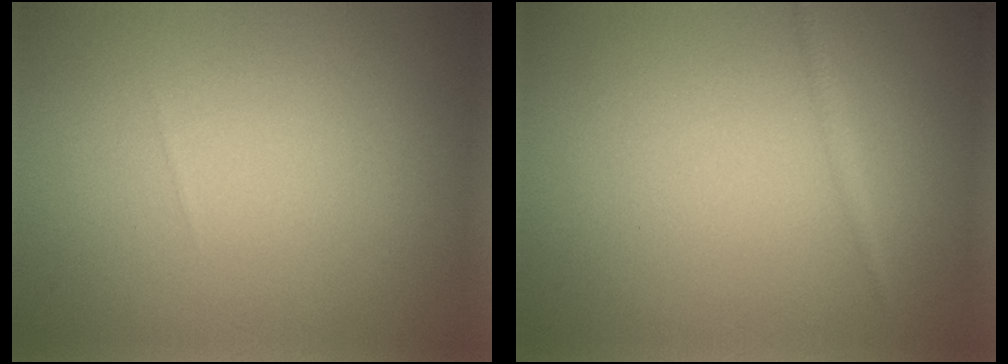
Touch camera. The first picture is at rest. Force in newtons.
{"total": 0.8, "press": 0.8, "slide": 0.0}